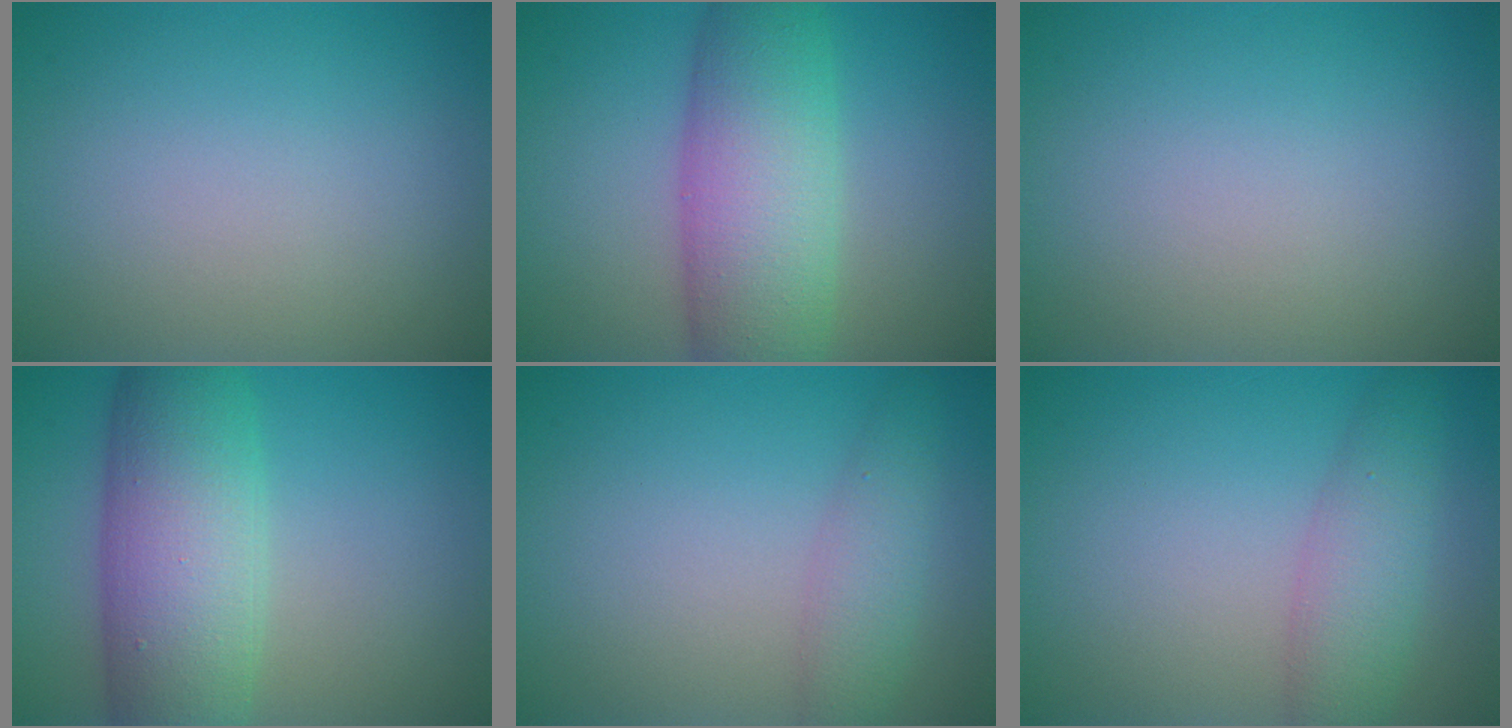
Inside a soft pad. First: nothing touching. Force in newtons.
{"total": 8.5, "press": 8.5, "slide": 0.0}
{"total": 0.0}
{"total": 9.3, "press": 9.3, "slide": 0.4}
{"total": 2.8, "press": 2.8, "slide": 0.1}
{"total": 3.8, "press": 3.8, "slide": 0.1}